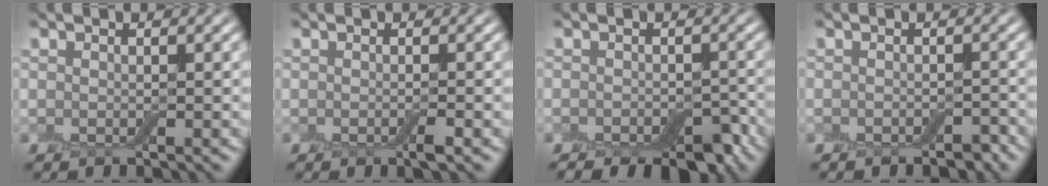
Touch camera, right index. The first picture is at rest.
{"total": 1.2, "force": [-0.7, 0.2, 1.0], "torque": [-0.020, -0.005, -0.011]}
{"total": 4.5, "force": [-3.5, 2.0, 2.2], "torque": [-0.022, -0.007, -0.059]}
{"total": 1.9, "force": [-1.7, 0.7, 0.7], "torque": [-0.009, -0.004, -0.026]}